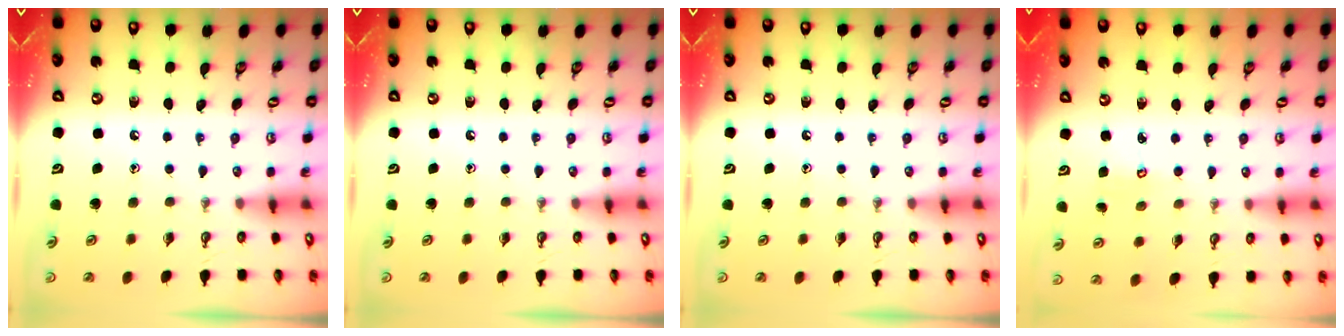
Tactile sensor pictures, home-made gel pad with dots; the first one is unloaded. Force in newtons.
{"total": 0.0}
{"total": 0.0}
{"total": 2.3, "press": 2.3, "slide": 0.2}